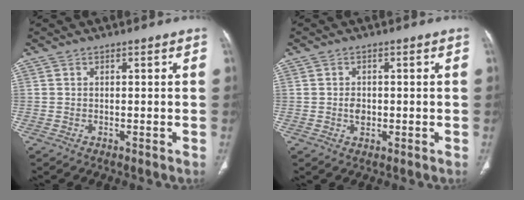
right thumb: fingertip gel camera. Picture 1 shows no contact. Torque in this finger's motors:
{"motor_torque": [0.59, 0.34, 0.38, -0.06, -0.01]}